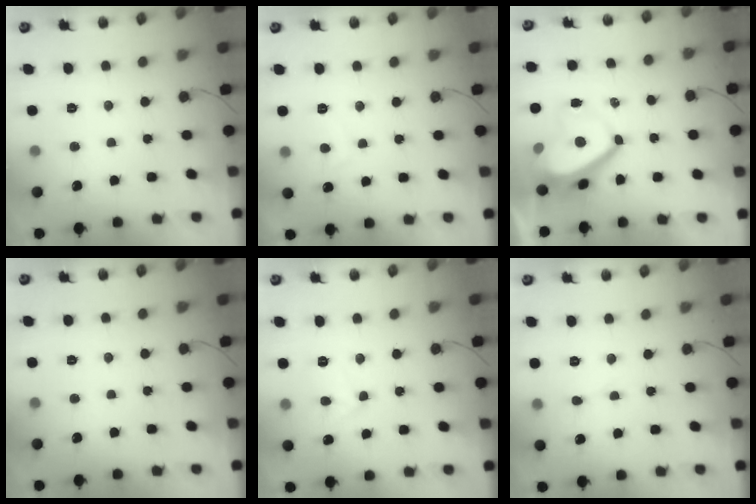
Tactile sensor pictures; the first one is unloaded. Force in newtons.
{"total": 2.2, "press": 2.2, "slide": 0.6}
{"total": 6.9, "press": 6.8, "slide": 1.0}
{"total": 0.0}
{"total": 5.1, "press": 5.0, "slide": 0.5}
{"total": 2.5, "press": 2.5, "slide": 0.1}